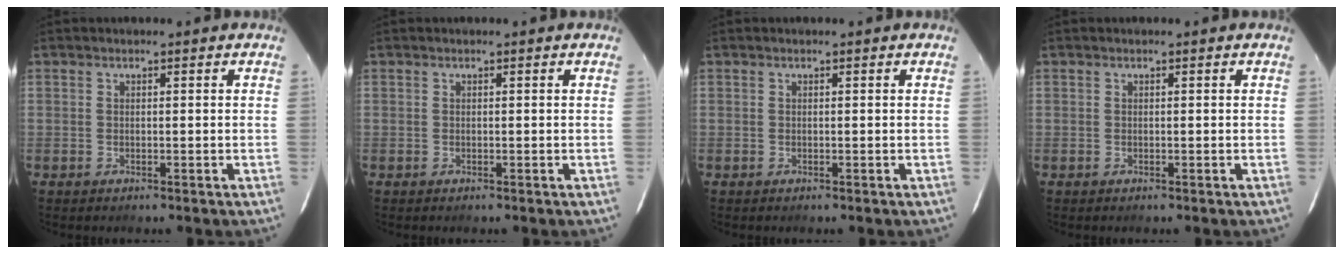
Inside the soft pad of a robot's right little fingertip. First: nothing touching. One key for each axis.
{"total": 0.0}
{"total": 0.0}
{"total": 0.0}